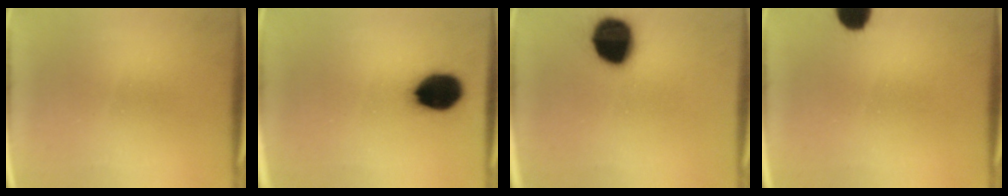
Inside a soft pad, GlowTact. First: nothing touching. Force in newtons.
{"total": 12.0}
{"total": 15.2}
{"total": 6.4}